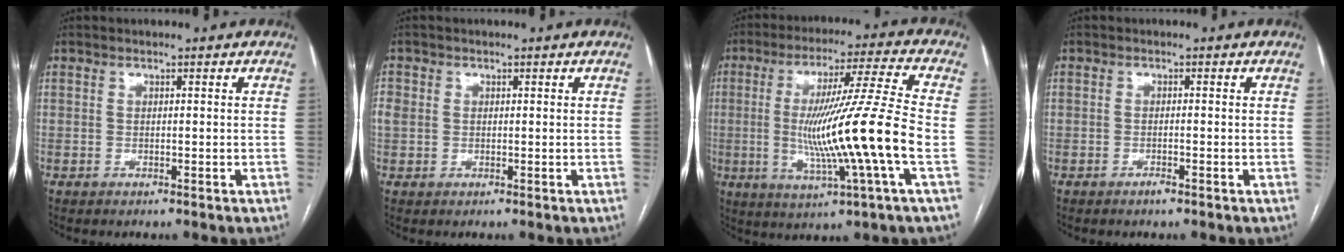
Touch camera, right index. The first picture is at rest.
{"total": 2.6, "force": [0.3, 2.3, 1.3], "torque": [-0.042, 0.017, 0.012]}
{"total": 16.9, "force": [-2.6, -2.1, 16.6], "torque": [-0.294, -0.014, -0.056]}
{"total": 1.2, "force": [-0.8, 0.0, 0.8], "torque": [-0.017, -0.002, -0.013]}